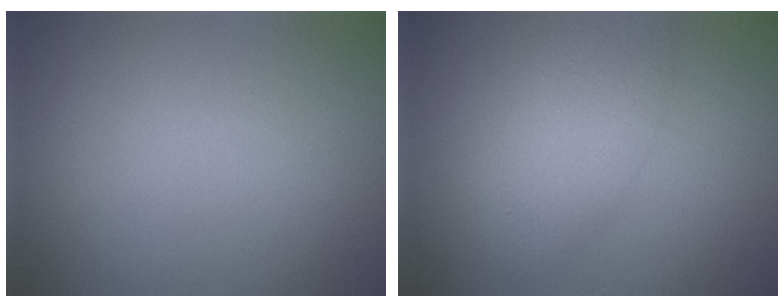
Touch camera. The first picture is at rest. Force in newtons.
{"total": 5.1, "press": 5.1, "slide": 0.1}